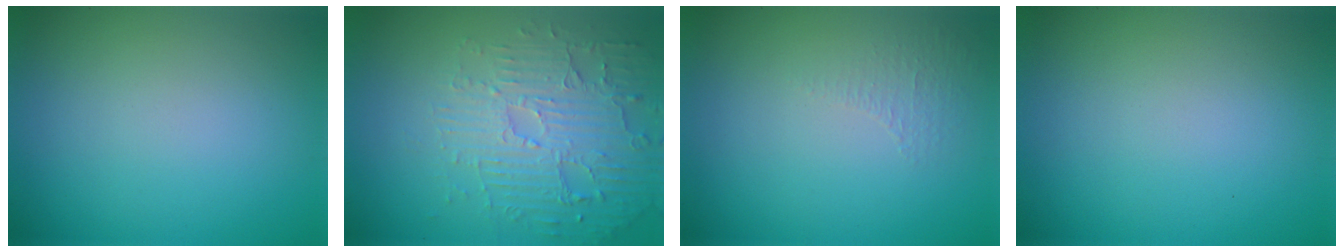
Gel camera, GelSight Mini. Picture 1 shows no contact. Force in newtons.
{"total": 5.3, "press": 3.8, "slide": 3.7}
{"total": 0.8, "press": 0.4, "slide": 0.7}
{"total": 0.0}